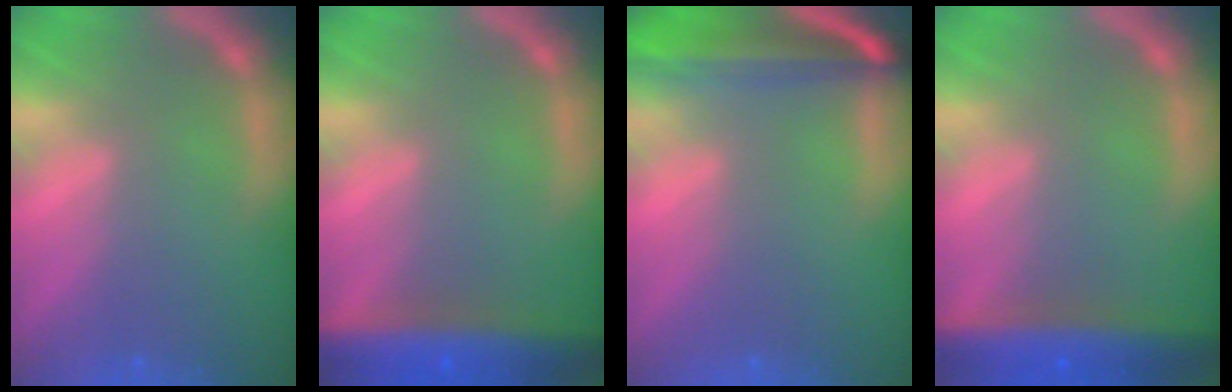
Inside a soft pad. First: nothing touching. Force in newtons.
{"total": 8.5}
{"total": 8.0}
{"total": 7.4}